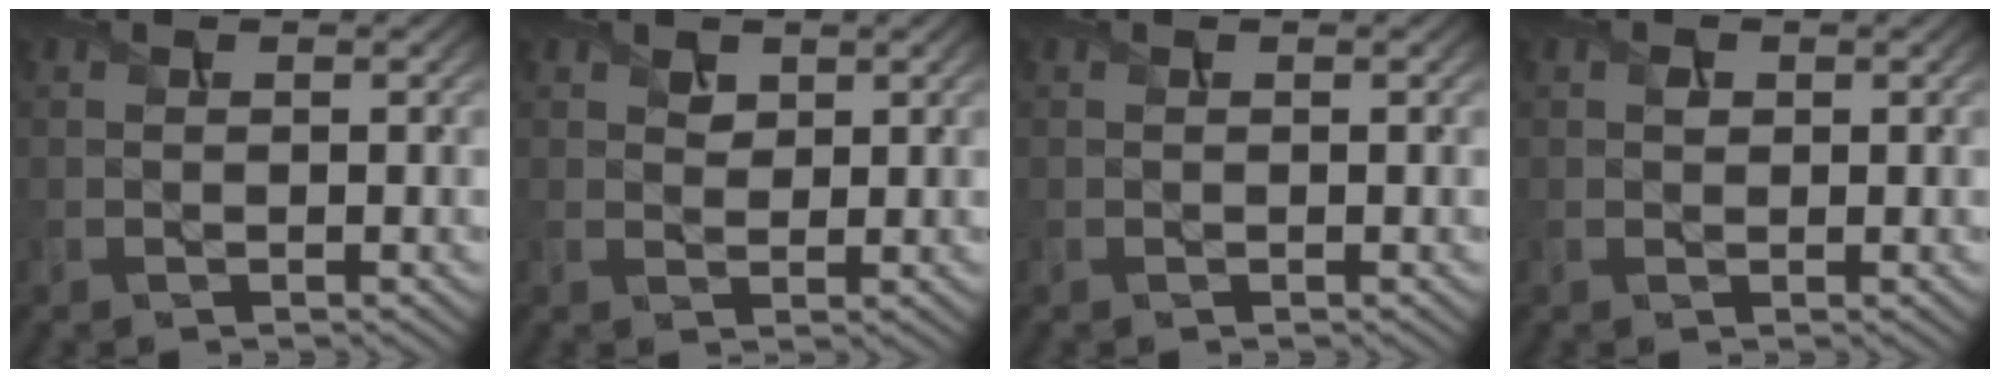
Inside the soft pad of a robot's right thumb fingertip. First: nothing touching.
{"total": 1.6, "force": [1.0, 1.1, 0.6], "torque": [-0.014, -0.003, 0.019]}
{"total": 0.0}
{"total": 0.8, "force": [0.2, 0.7, 0.4], "torque": [-0.009, -0.003, 0.003]}